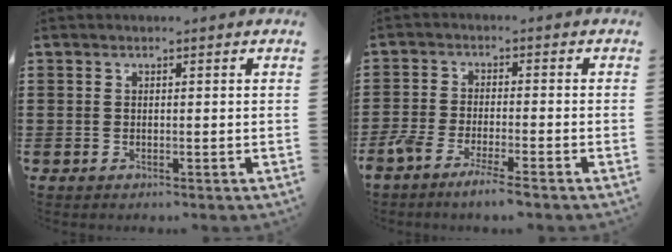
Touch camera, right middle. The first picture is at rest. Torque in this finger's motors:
{"motor_torque": [1.06, -0.67, 0.42, 0.14]}